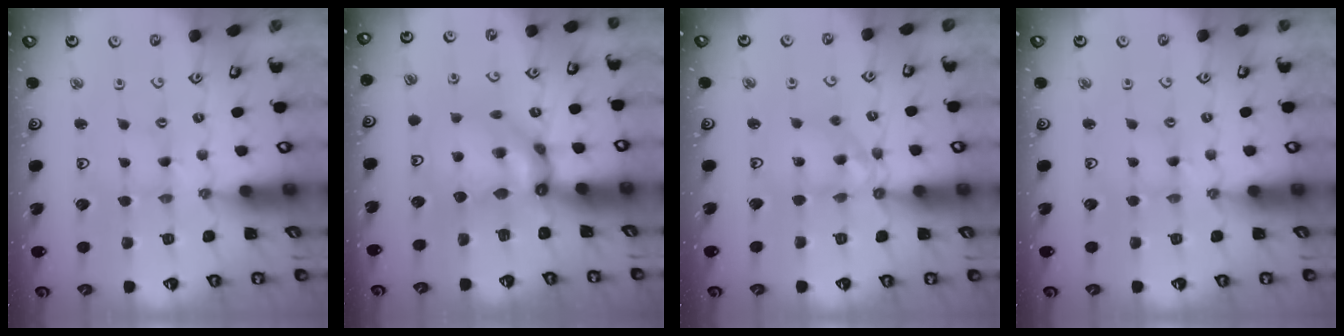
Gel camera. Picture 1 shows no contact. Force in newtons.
{"total": 11.0, "press": 10.9, "slide": 1.6}
{"total": 10.2, "press": 10.2, "slide": 1.1}
{"total": 1.5, "press": 1.5, "slide": 0.2}